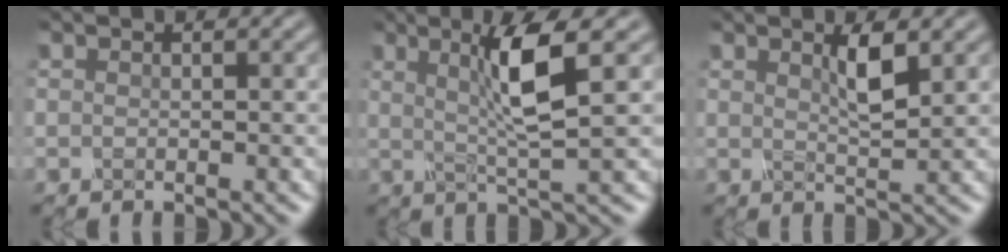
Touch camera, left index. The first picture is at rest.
{"total": 5.0, "force": [1.1, 0.4, 4.8], "torque": [-0.094, -0.003, 0.025]}
{"total": 2.4, "force": [1.0, 0.5, 2.1], "torque": [-0.037, -0.005, 0.017]}